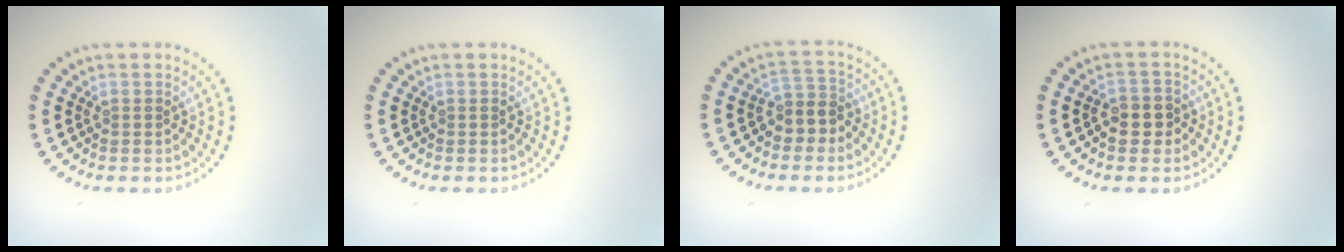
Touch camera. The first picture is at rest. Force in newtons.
{"total": 0.0}
{"total": 2.6, "press": 2.2, "slide": 1.4}
{"total": 2.4, "press": 2.3, "slide": 0.7}